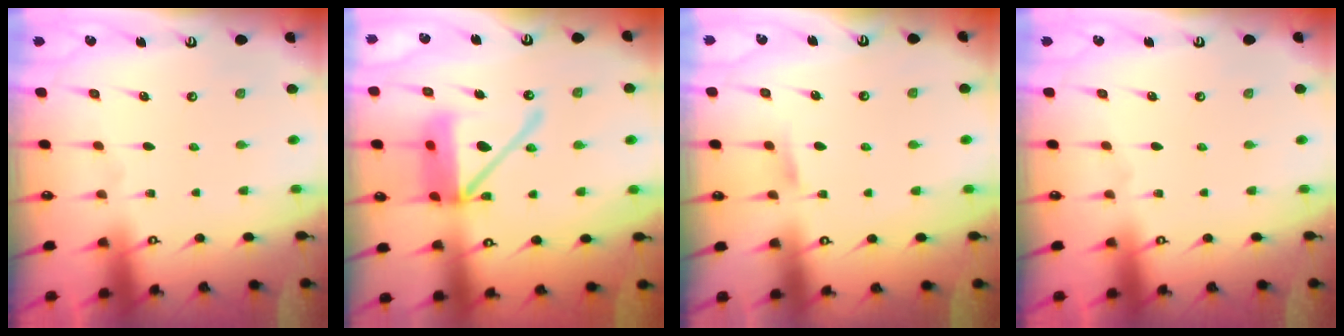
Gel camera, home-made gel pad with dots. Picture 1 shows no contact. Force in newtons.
{"total": 15.5, "press": 15.4, "slide": 2.0}
{"total": 4.6, "press": 4.5, "slide": 0.5}
{"total": 0.0}